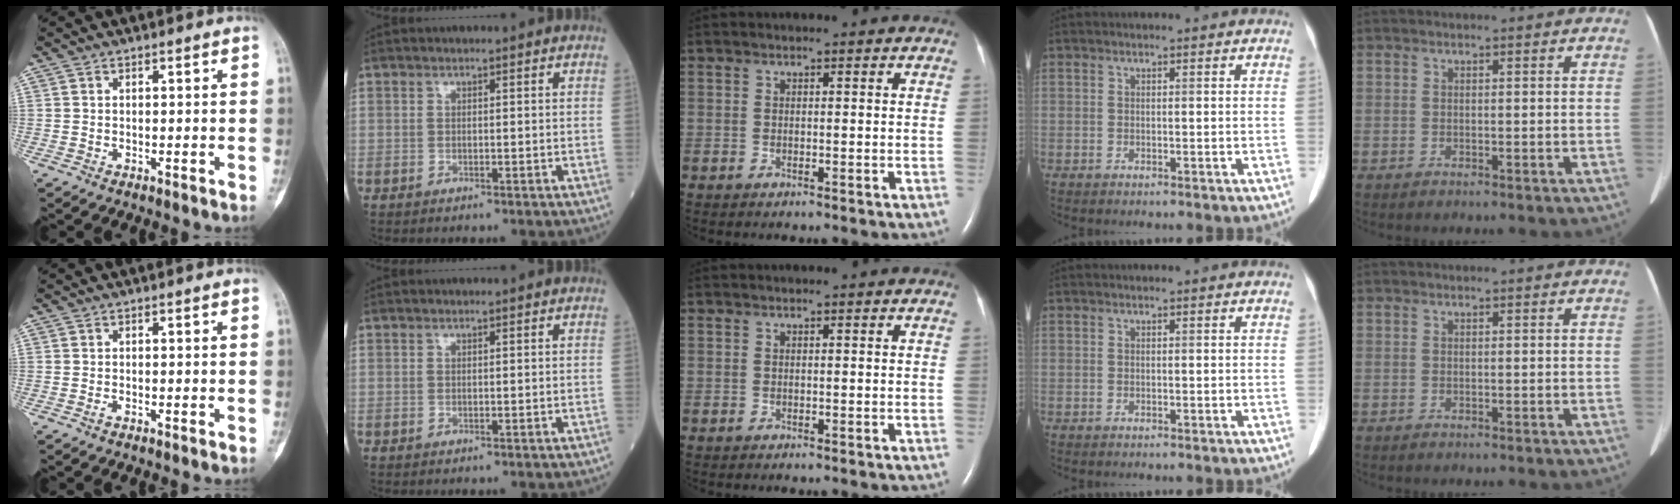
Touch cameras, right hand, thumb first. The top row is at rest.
{}